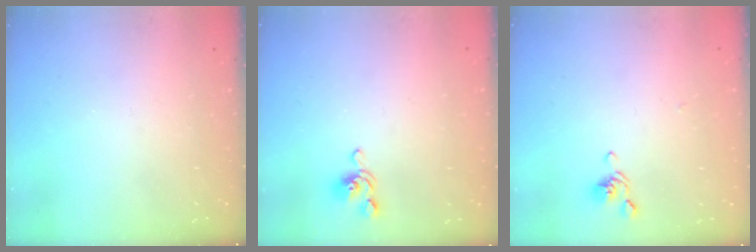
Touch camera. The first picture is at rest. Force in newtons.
{"total": 2.6, "press": 2.5, "slide": 0.7}
{"total": 2.1, "press": 2.0, "slide": 0.7}